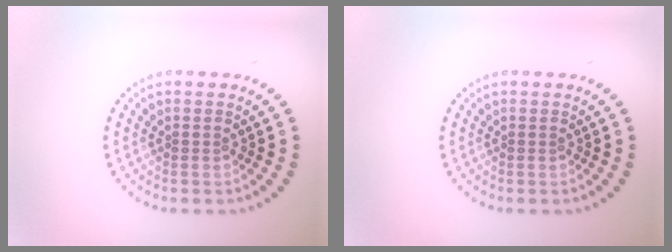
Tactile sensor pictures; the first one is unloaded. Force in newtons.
{"total": 0.0}